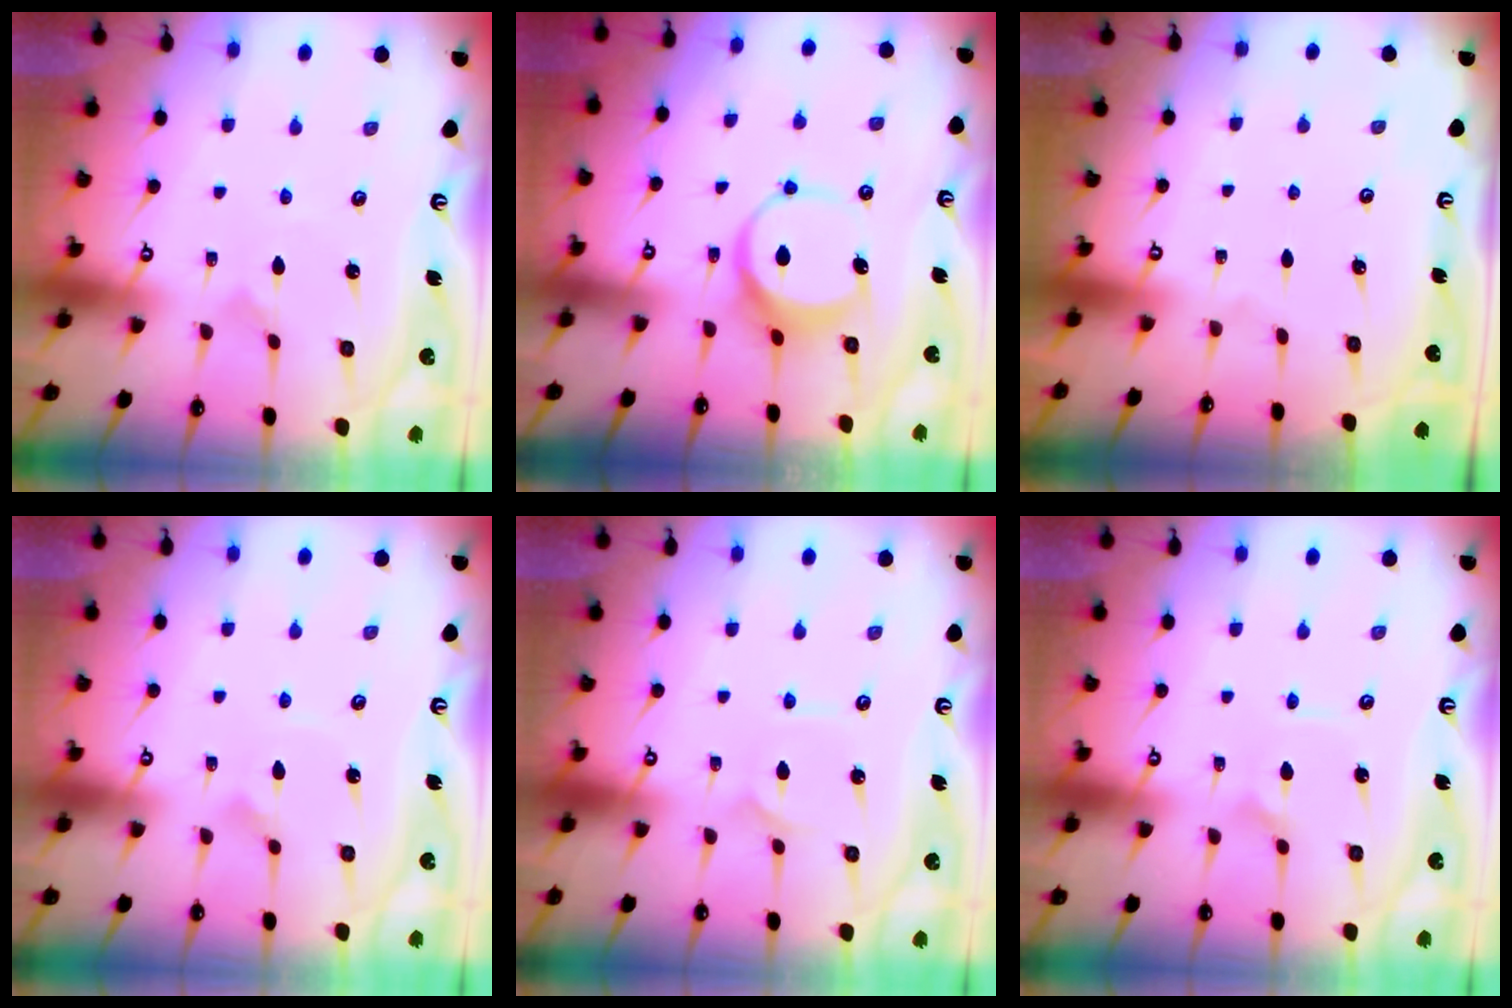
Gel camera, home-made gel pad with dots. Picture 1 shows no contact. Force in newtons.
{"total": 8.7, "press": 8.7, "slide": 1.1}
{"total": 0.0}
{"total": 1.5, "press": 1.5, "slide": 0.0}
{"total": 1.4, "press": 1.3, "slide": 0.1}
{"total": 1.8, "press": 1.8, "slide": 0.1}